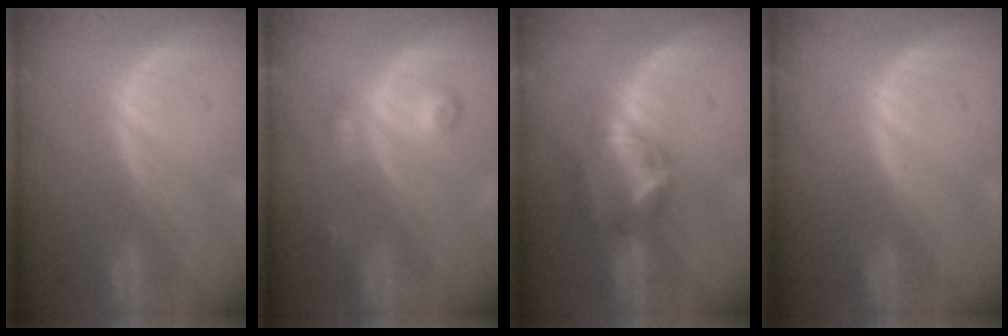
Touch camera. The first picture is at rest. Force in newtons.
{"total": 3.5, "press": 3.2, "slide": 1.6}
{"total": 5.8, "press": 5.4, "slide": 2.3}
{"total": 0.0}